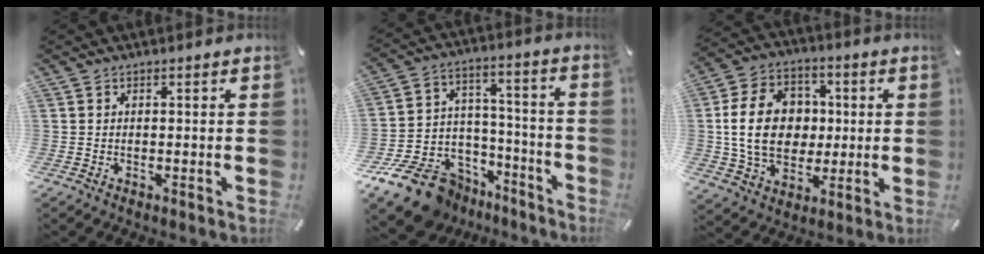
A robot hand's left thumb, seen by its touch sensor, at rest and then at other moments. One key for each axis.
{"total": 15.4, "fx": -10.3, "fy": 10.1, "fz": 5.4, "tx": -0.086, "ty": 0.063, "tz": -0.169}
{"total": 16.6, "fx": 0.8, "fy": 13.1, "fz": 10.2, "tx": -0.208, "ty": 0.016, "tz": 0.012}